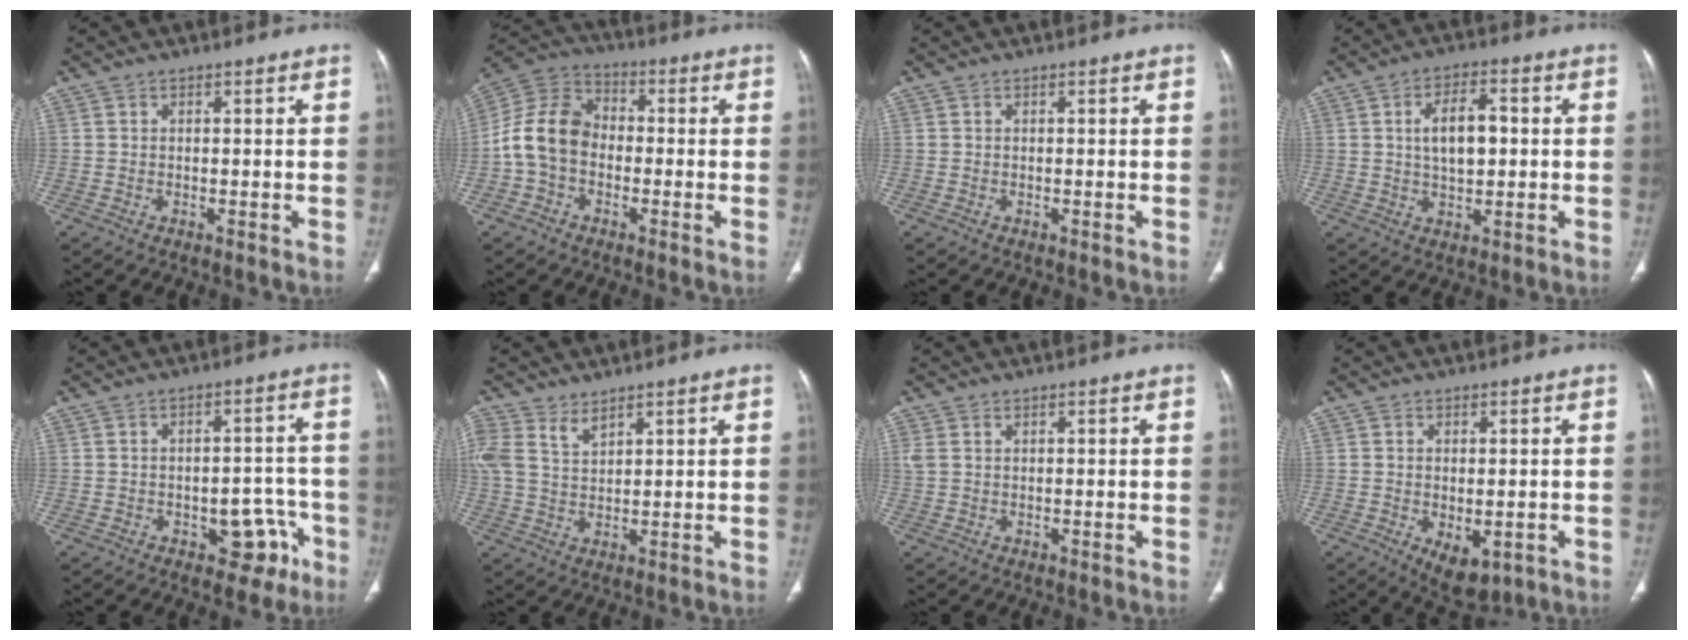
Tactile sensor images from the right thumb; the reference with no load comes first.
{"total": 11.1, "force": [-1.9, 8.3, 7.1], "torque": [-0.130, 0.037, -0.050]}
{"total": 0.0}
{"total": 7.7, "force": [0.9, 4.0, 6.5], "torque": [-0.100, 0.008, 0.012]}
{"total": 8.1, "force": [-3.9, 5.0, 5.0], "torque": [-0.022, 0.038, -0.043]}
{"total": 5.7, "force": [4.0, 2.6, 3.0], "torque": [-0.061, -0.007, 0.092]}
{"total": 1.2, "force": [0.7, 0.6, 0.8], "torque": [-0.021, 0.010, 0.021]}
{"total": 6.4, "force": [-1.8, 3.6, 5.0], "torque": [-0.070, -0.008, -0.011]}